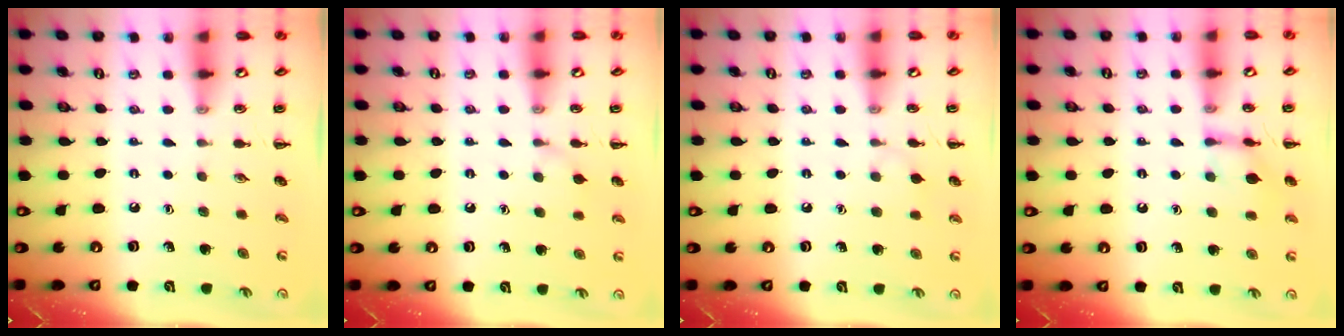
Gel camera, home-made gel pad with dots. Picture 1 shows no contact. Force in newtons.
{"total": 5.4, "press": 4.9, "slide": 2.1}
{"total": 5.3, "press": 5.0, "slide": 1.7}
{"total": 9.1, "press": 9.1, "slide": 0.5}